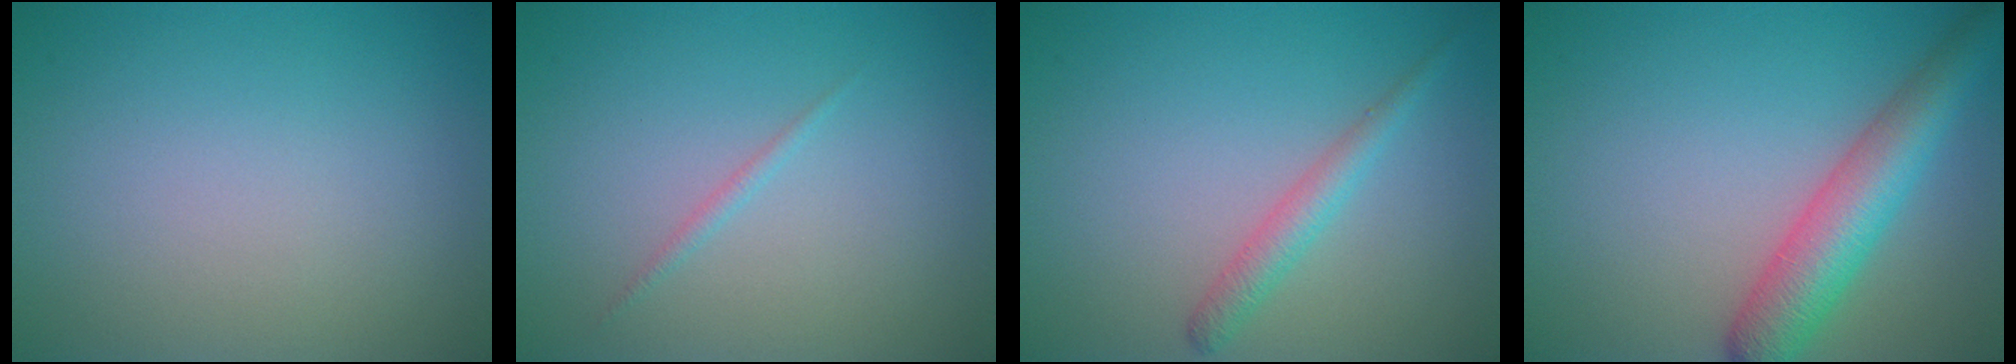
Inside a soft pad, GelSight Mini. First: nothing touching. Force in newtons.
{"total": 0.6, "press": 0.6, "slide": 0.1}
{"total": 2.0, "press": 2.0, "slide": 0.1}
{"total": 5.7, "press": 5.7, "slide": 0.2}